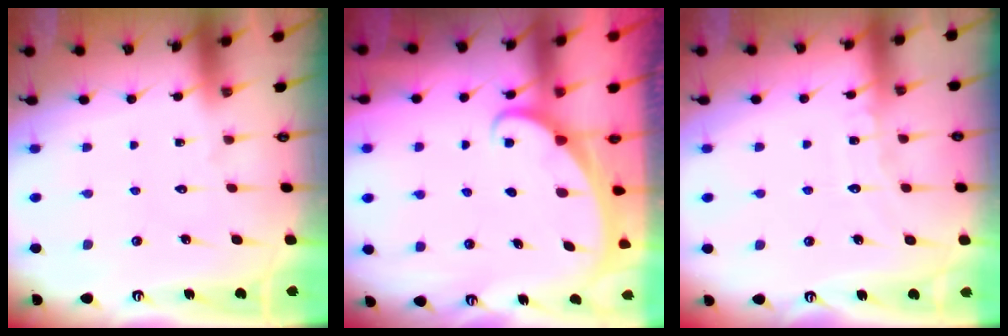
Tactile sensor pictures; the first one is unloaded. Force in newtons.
{"total": 1.8, "press": 1.8, "slide": 0.1}
{"total": 6.4, "press": 6.3, "slide": 0.6}